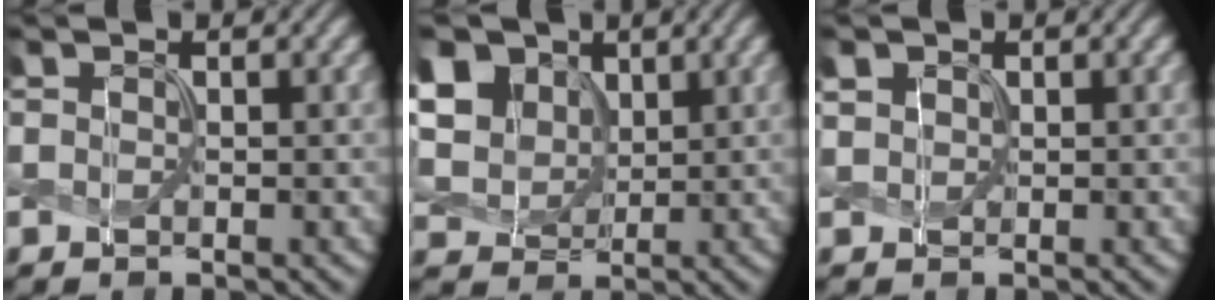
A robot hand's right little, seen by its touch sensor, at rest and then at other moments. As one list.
[{"total": 9.7, "force": [4.0, 7.4, 5.0], "torque": [-0.131, 0.028, 0.068]}, {"total": 1.3, "force": [0.7, 1.1, 0.3], "torque": [-0.012, 0.002, 0.014]}]